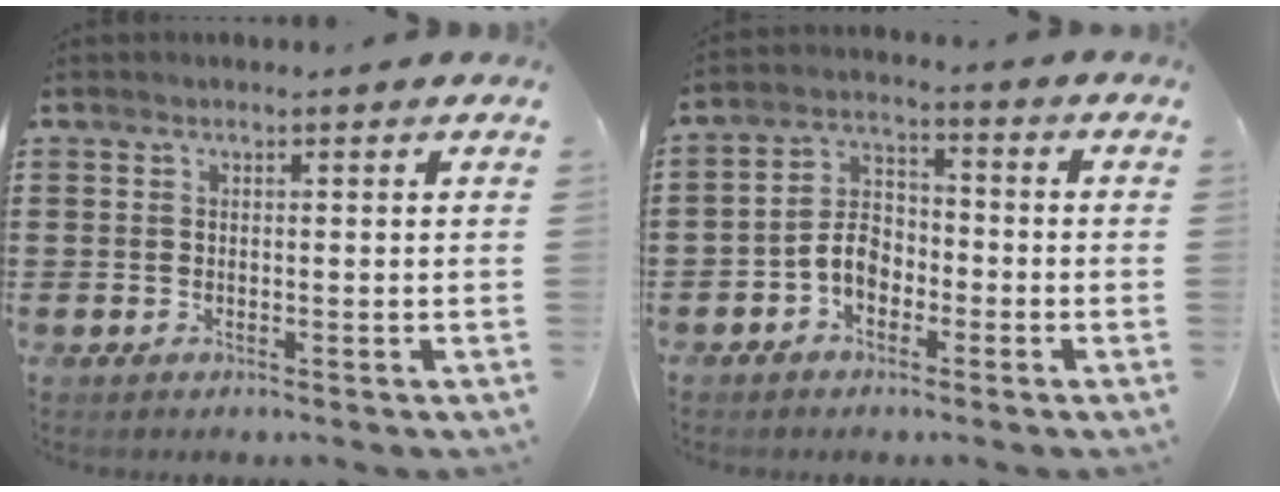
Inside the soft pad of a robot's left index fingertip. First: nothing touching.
{"total": 5.3, "force": [-2.5, 3.5, 3.1], "torque": [-0.080, 0.008, -0.056]}